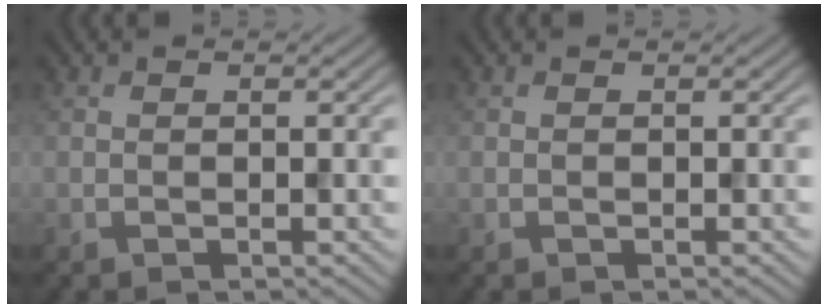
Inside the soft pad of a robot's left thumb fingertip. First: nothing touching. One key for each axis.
{"total": 0.0}